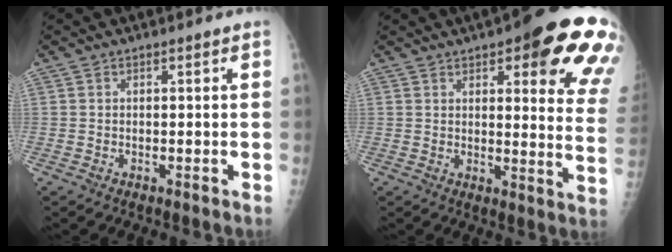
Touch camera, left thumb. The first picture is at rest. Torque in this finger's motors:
{"motor_torque": [0.52, 0.47, 1.87, -0.90, 0.10]}